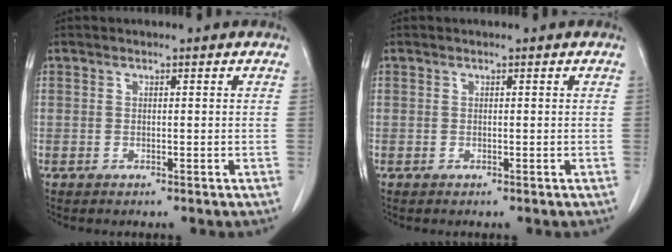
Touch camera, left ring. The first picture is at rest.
{"total": 0.0}